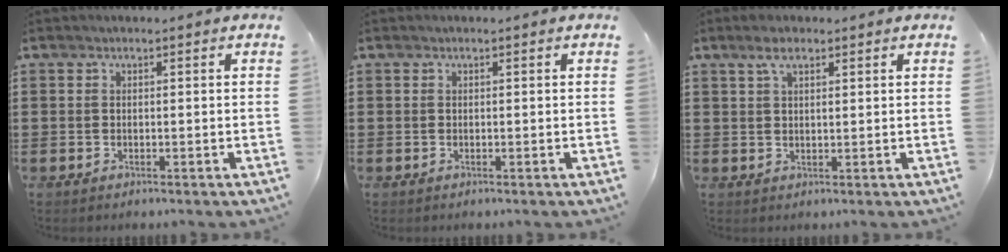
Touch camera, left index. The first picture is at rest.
{"total": 0.0}
{"total": 3.5, "force": [2.1, 1.3, 2.5], "torque": [-0.045, 0.004, 0.035]}